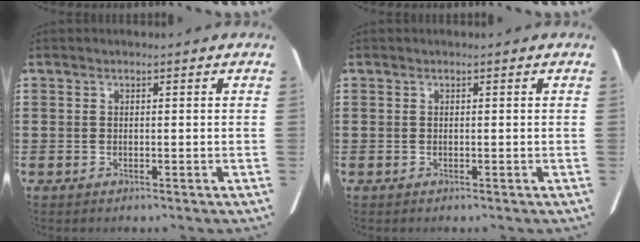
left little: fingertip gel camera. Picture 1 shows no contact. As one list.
[{"total": 0.0}]